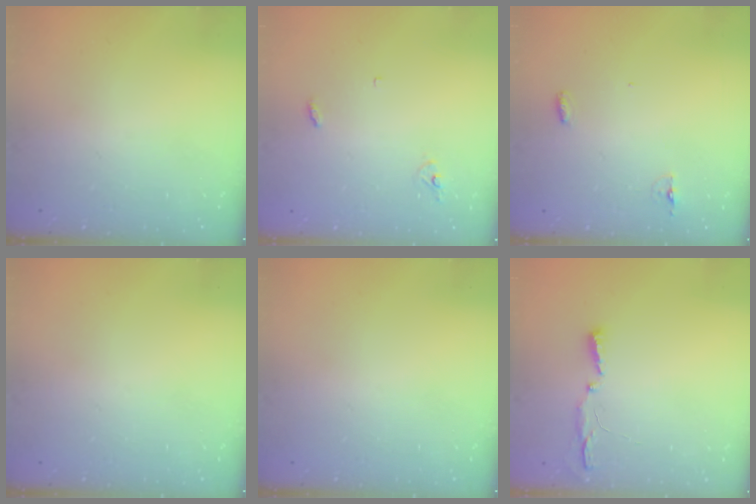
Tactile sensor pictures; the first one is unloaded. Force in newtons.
{"total": 2.9, "press": 2.9, "slide": 0.2}
{"total": 7.4, "press": 4.4, "slide": 6.0}
{"total": 0.0}
{"total": 0.0}
{"total": 3.5, "press": 3.4, "slide": 0.8}